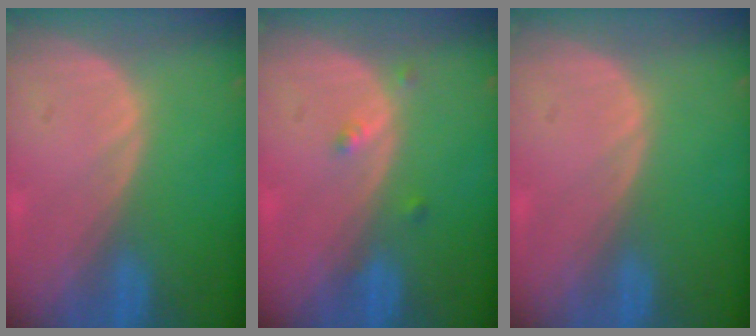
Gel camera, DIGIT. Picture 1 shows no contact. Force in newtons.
{"total": 1.9, "press": 1.5, "slide": 1.0}
{"total": 0.0}